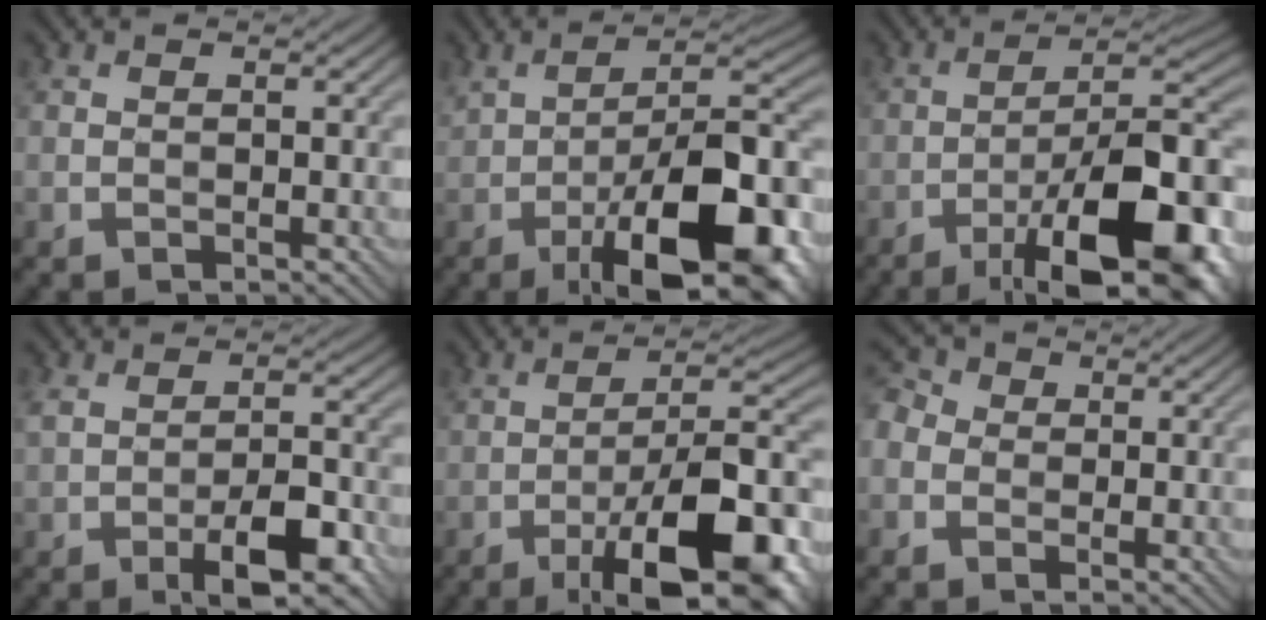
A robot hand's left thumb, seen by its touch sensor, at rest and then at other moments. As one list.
[{"total": 16.3, "force": [-6.0, 5.9, 14.0], "torque": [-0.214, 0.001, -0.096]}, {"total": 17.0, "force": [-9.0, 5.1, 13.4], "torque": [-0.197, 0.006, -0.147]}, {"total": 7.4, "force": [-3.4, 2.8, 6.0], "torque": [-0.103, 0.002, -0.057]}, {"total": 15.5, "force": [-7.7, 4.5, 12.7], "torque": [-0.194, 0.009, -0.125]}, {"total": 3.9, "force": [-0.9, 3.3, 1.9], "torque": [-0.061, 0.003, -0.026]}]